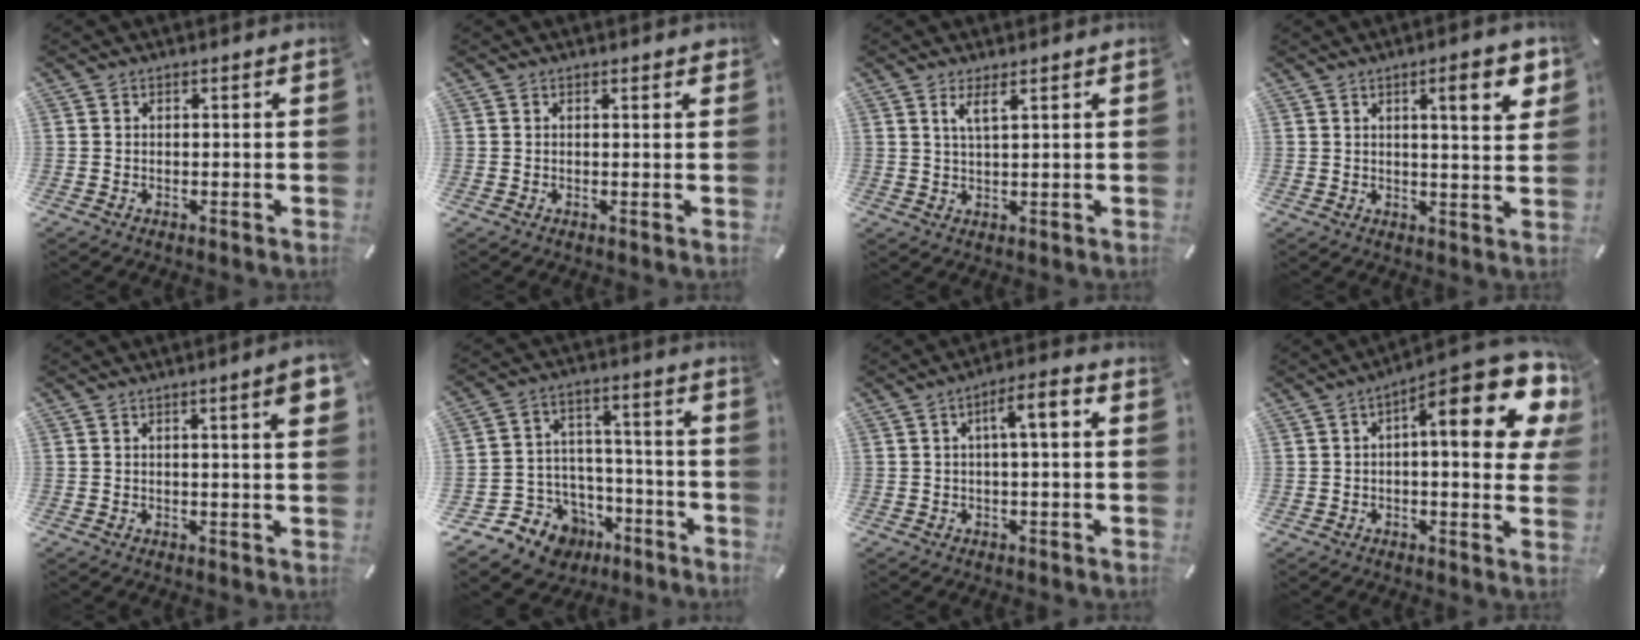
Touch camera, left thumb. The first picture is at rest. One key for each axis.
{"total": 0.6, "fx": 0.4, "fy": 0.1, "fz": 0.4, "tx": -0.002, "ty": -0.003, "tz": 0.005}
{"total": 3.4, "fx": 1.9, "fy": 0.5, "fz": 2.8, "tx": -0.060, "ty": 0.000, "tz": 0.033}
{"total": 9.3, "fx": 4.0, "fy": 1.8, "fz": 8.2, "tx": -0.122, "ty": -0.009, "tz": 0.056}
{"total": 5.6, "fx": 1.8, "fy": 0.6, "fz": 5.2, "tx": -0.082, "ty": -0.003, "tz": 0.025}
{"total": 11.4, "fx": -6.2, "fy": 9.1, "fz": 2.8, "tx": -0.043, "ty": 0.039, "tz": -0.101}
{"total": 6.5, "fx": 1.0, "fy": 1.3, "fz": 6.3, "tx": -0.106, "ty": 0.004, "tz": 0.009}
{"total": 19.2, "fx": 7.3, "fy": 6.3, "fz": 16.6, "tx": -0.215, "ty": -0.056, "tz": 0.106}